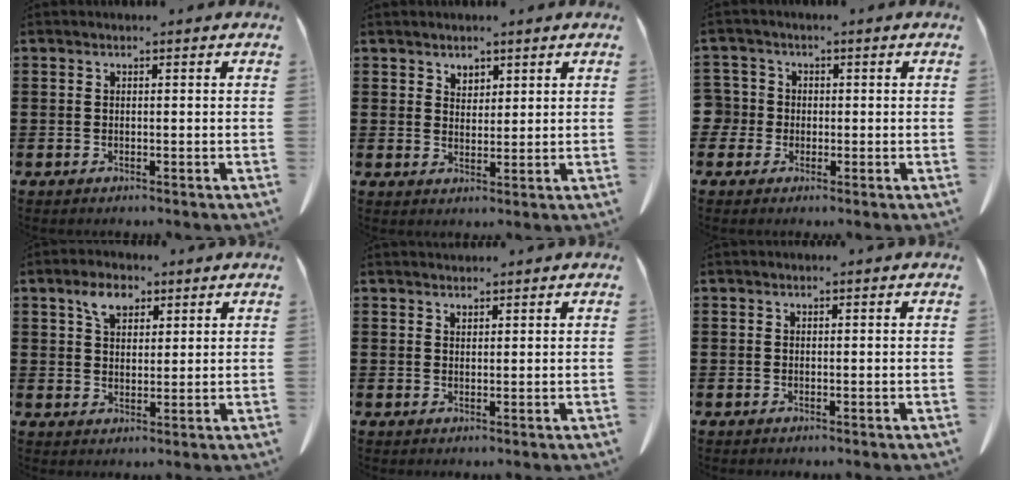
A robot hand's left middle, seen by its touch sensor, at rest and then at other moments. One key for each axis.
{"total": 2.3, "fx": 1.9, "fy": 1.2, "fz": 0.3, "tx": -0.003, "ty": 0.001, "tz": 0.036}
{"total": 2.9, "fx": -0.4, "fy": 2.8, "fz": 0.5, "tx": -0.039, "ty": 0.003, "tz": -0.017}
{"total": 5.0, "fx": 3.1, "fy": 2.8, "fz": 2.8, "tx": -0.056, "ty": 0.007, "tz": 0.055}
{"total": 1.0, "fx": 1.0, "fy": 0.3, "fz": 0.2, "tx": -0.006, "ty": 0.000, "tz": 0.019}
{"total": 0.0}